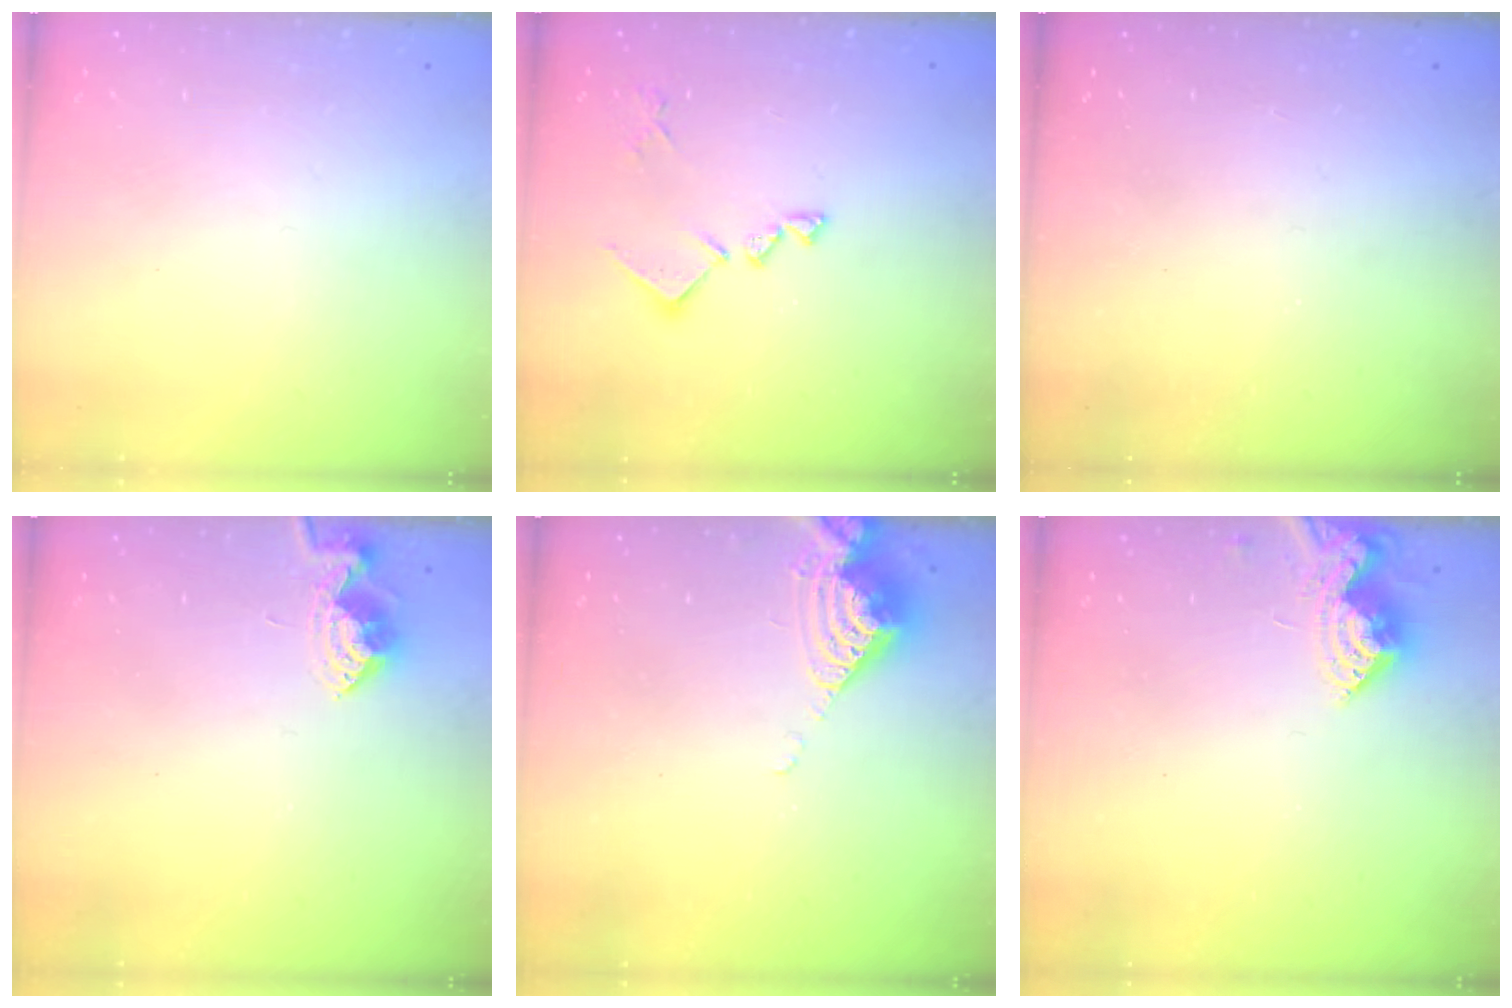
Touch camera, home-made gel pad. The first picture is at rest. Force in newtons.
{"total": 12.1, "press": 12.1, "slide": 0.6}
{"total": 1.2, "press": 1.2, "slide": 0.3}
{"total": 7.6, "press": 7.6, "slide": 0.4}
{"total": 7.9, "press": 7.8, "slide": 0.8}
{"total": 8.7, "press": 8.7, "slide": 0.3}